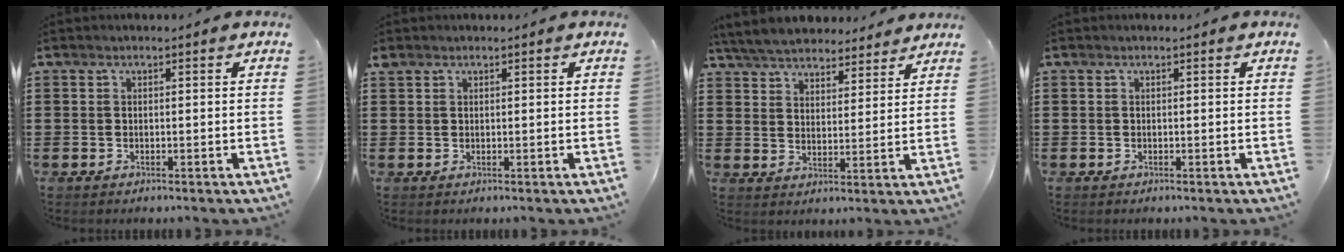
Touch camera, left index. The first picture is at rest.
{"total": 0.8, "force": [0.6, 0.4, 0.2], "torque": [-0.005, 0.003, 0.012]}
{"total": 5.6, "force": [5.4, 1.2, 0.9], "torque": [-0.043, -0.019, 0.097]}
{"total": 0.0}